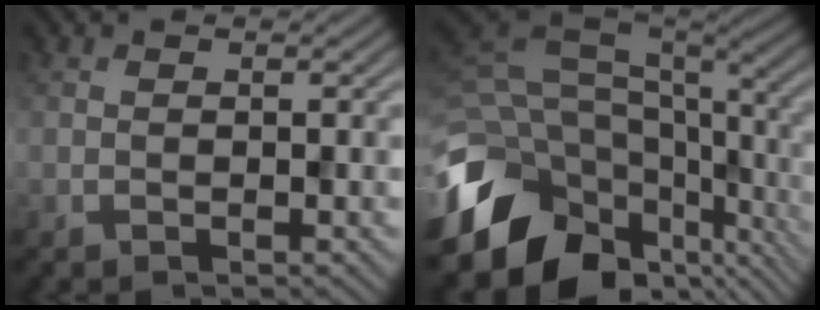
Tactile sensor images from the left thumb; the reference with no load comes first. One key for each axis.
{"total": 17.4, "fx": -6.1, "fy": 12.1, "fz": 10.9, "tx": -0.268, "ty": -0.052, "tz": -0.072}